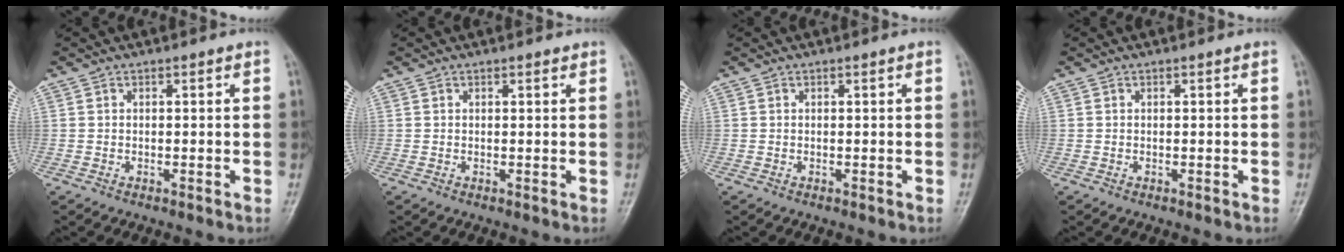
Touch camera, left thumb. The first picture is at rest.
{"total": 0.5, "force": [0.5, 0.2, 0.2], "torque": [-0.002, -0.002, 0.007]}
{"total": 0.0}
{"total": 0.0}